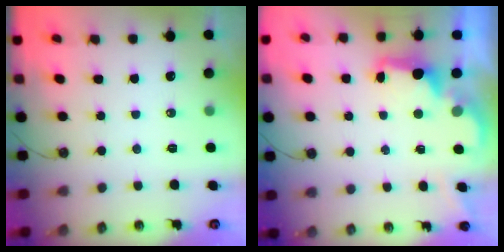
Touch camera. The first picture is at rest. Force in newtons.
{"total": 2.6, "press": 2.5, "slide": 0.6}